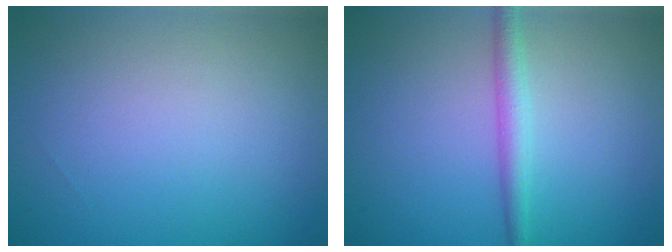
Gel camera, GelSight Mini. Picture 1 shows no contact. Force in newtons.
{"total": 2.2, "press": 2.2, "slide": 0.1}